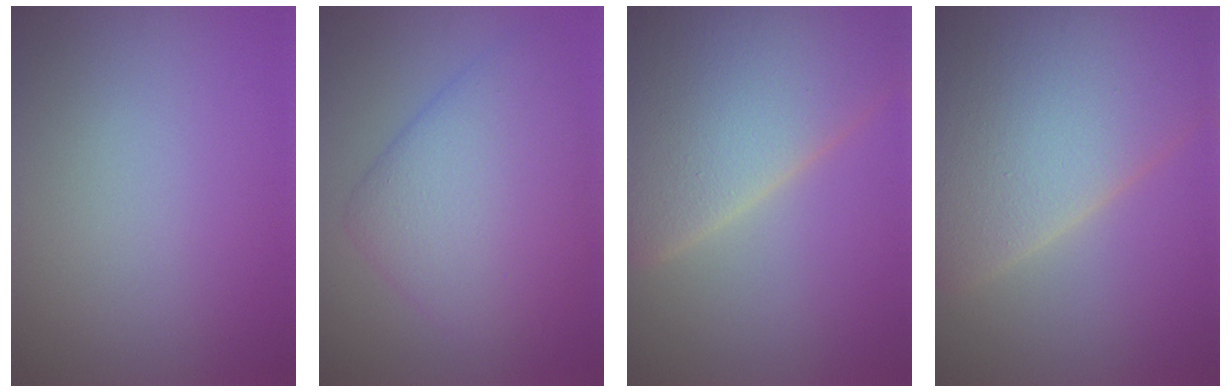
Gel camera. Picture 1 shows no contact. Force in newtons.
{"total": 7.5, "press": 7.5, "slide": 0.1}
{"total": 14.2, "press": 14.2, "slide": 0.8}
{"total": 14.3, "press": 14.2, "slide": 0.8}